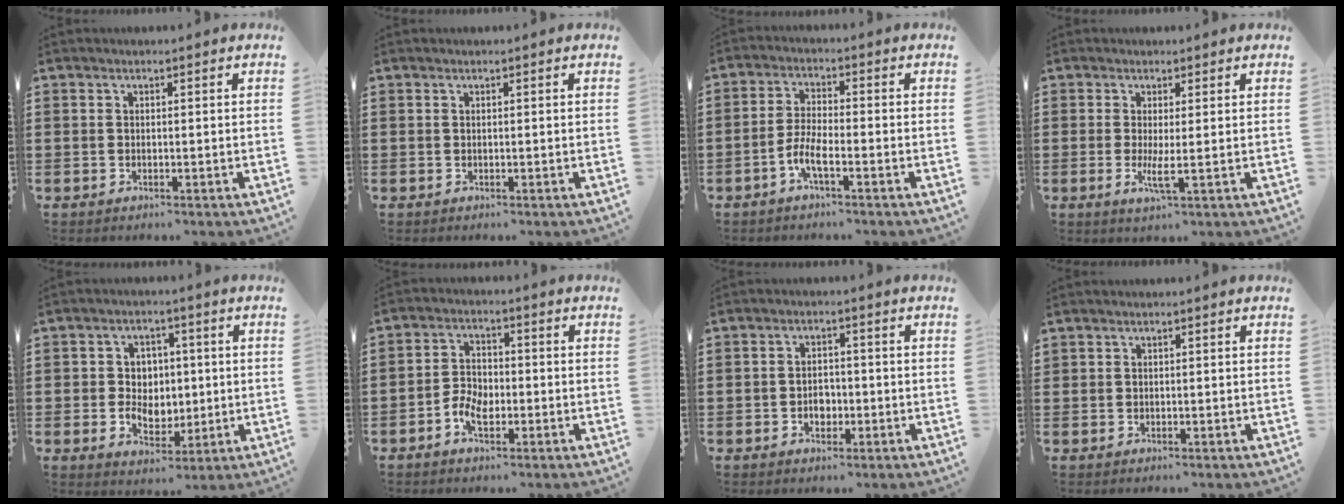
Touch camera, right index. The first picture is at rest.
{"total": 0.0}
{"total": 4.5, "force": [-2.5, 0.7, 3.7], "torque": [-0.092, -0.010, -0.053]}
{"total": 3.2, "force": [-0.4, 0.0, 3.2], "torque": [-0.065, -0.013, -0.008]}
{"total": 5.0, "force": [0.2, 4.6, 2.0], "torque": [-0.031, 0.007, -0.003]}
{"total": 4.3, "force": [-2.0, 2.4, 2.9], "torque": [-0.069, -0.002, -0.041]}
{"total": 2.9, "force": [-0.8, 2.0, 1.9], "torque": [-0.029, -0.001, -0.018]}
{"total": 0.6, "force": [0.5, 0.4, 0.1], "torque": [-0.004, 0.000, 0.009]}